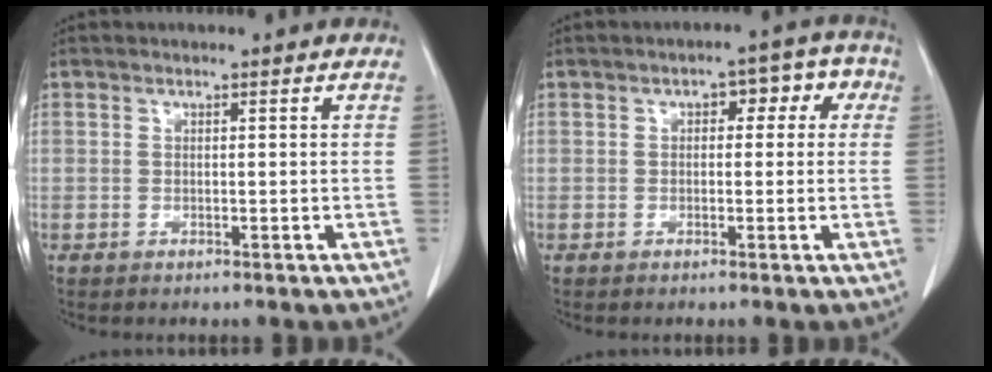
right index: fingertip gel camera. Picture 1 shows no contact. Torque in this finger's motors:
{"motor_torque": [0.05, 0.05, 0.03, 0.01]}